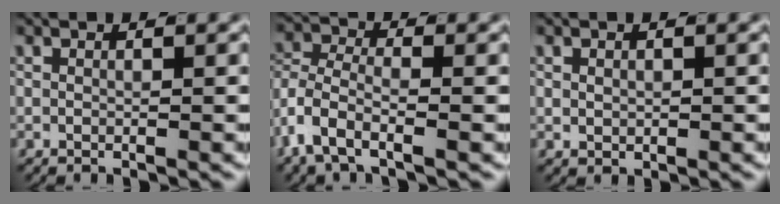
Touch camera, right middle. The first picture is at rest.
{"total": 5.5, "force": [-1.4, 3.9, 3.6], "torque": [-0.101, -0.021, -0.023]}
{"total": 0.9, "force": [0.3, 0.6, 0.5], "torque": [-0.013, -0.002, 0.013]}